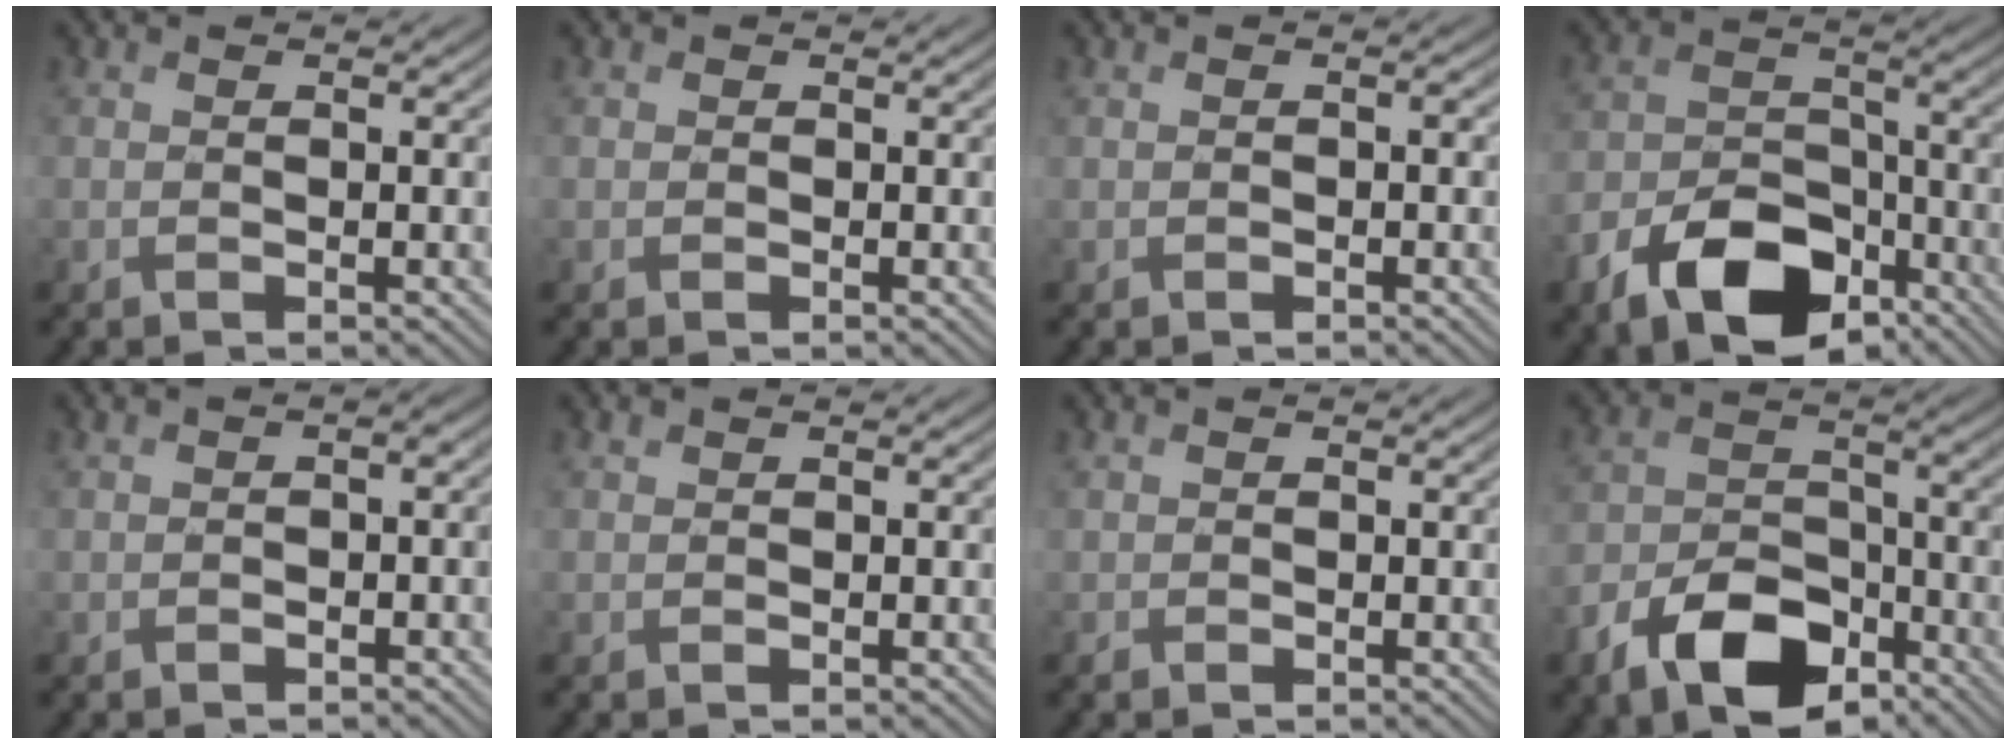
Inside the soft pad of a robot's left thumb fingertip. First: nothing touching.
{"total": 0.7, "force": [0.1, 0.7, 0.0], "torque": [0.004, -0.002, -0.003]}
{"total": 0.6, "force": [-0.1, 0.5, 0.4], "torque": [-0.005, -0.001, -0.002]}
{"total": 10.9, "force": [-6.6, 6.1, 6.1], "torque": [-0.121, -0.012, -0.125]}
{"total": 2.2, "force": [-0.1, 1.1, 1.9], "torque": [-0.034, 0.004, 0.000]}
{"total": 0.6, "force": [0.5, 0.4, 0.1], "torque": [-0.002, 0.000, 0.010]}
{"total": 0.6, "force": [0.2, 0.6, 0.0], "torque": [-0.001, -0.002, 0.005]}
{"total": 9.9, "force": [-6.2, 5.3, 5.6], "torque": [-0.110, -0.009, -0.120]}